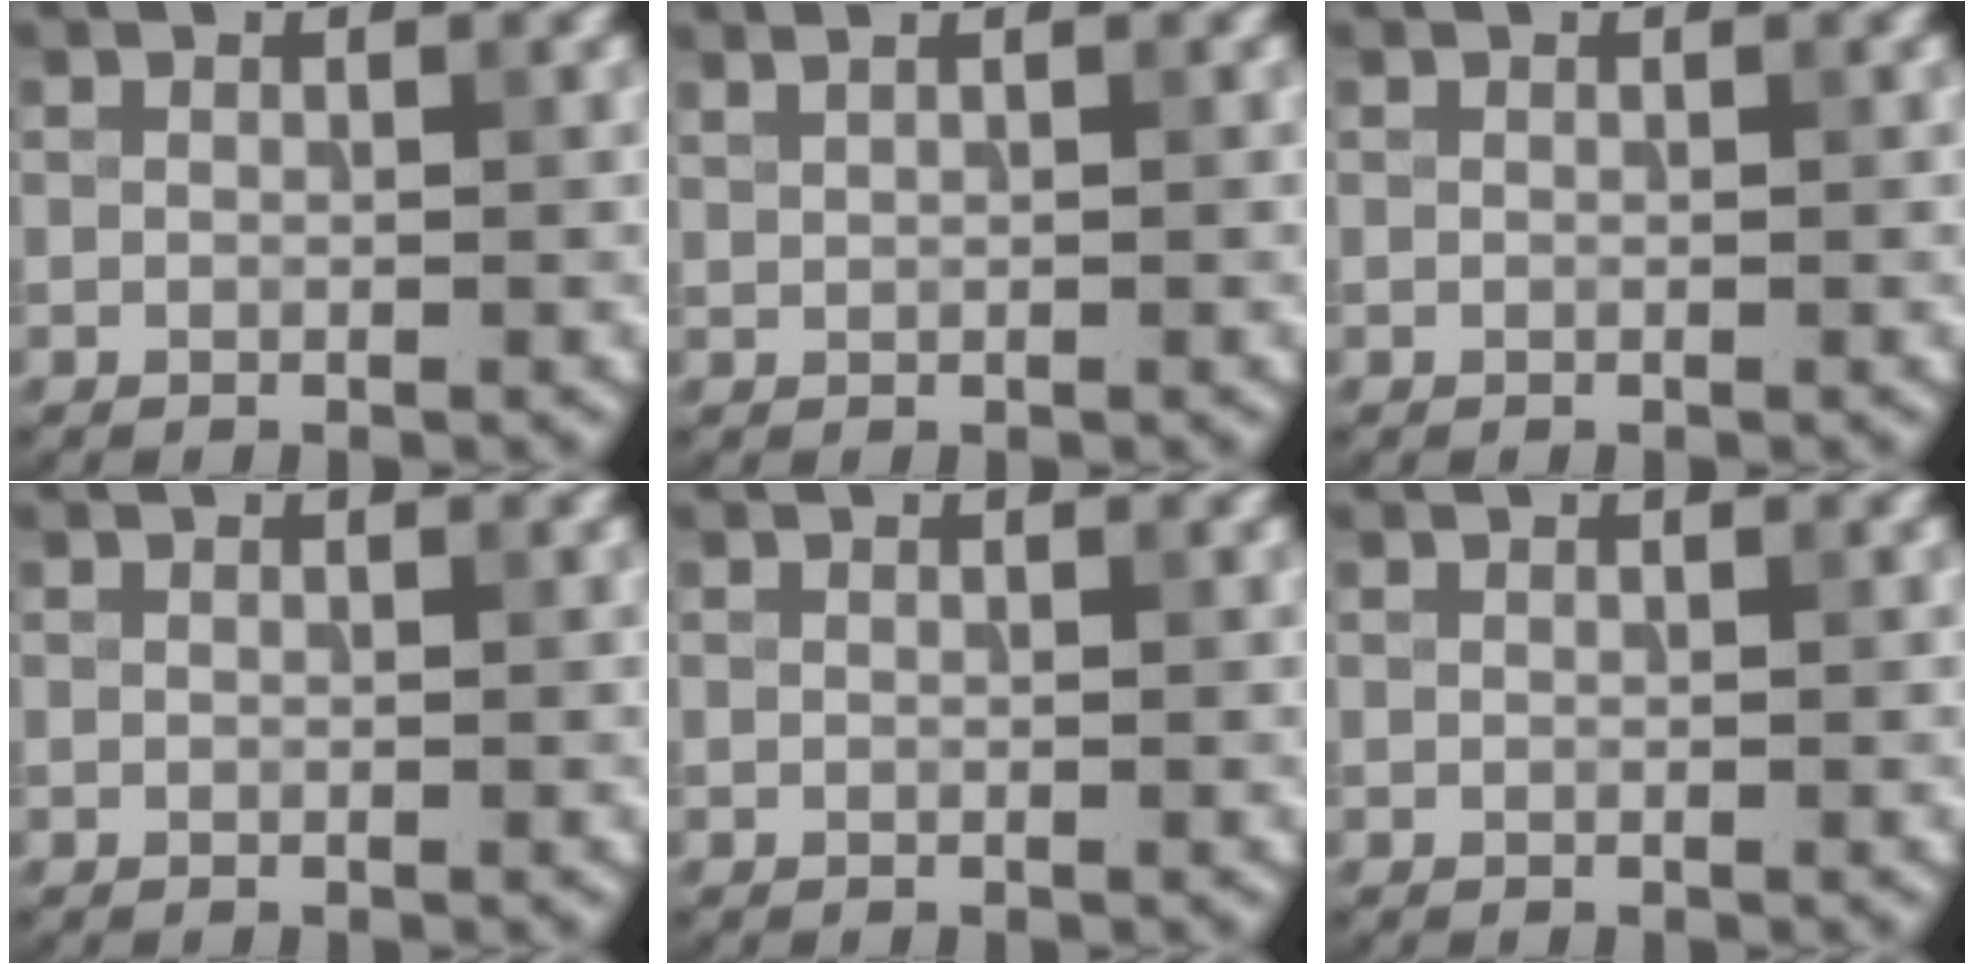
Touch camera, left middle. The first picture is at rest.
{"total": 1.6, "force": [1.1, 0.6, 0.9], "torque": [-0.011, -0.001, 0.012]}
{"total": 0.0}
{"total": 0.0}
{"total": 0.0}
{"total": 0.0}